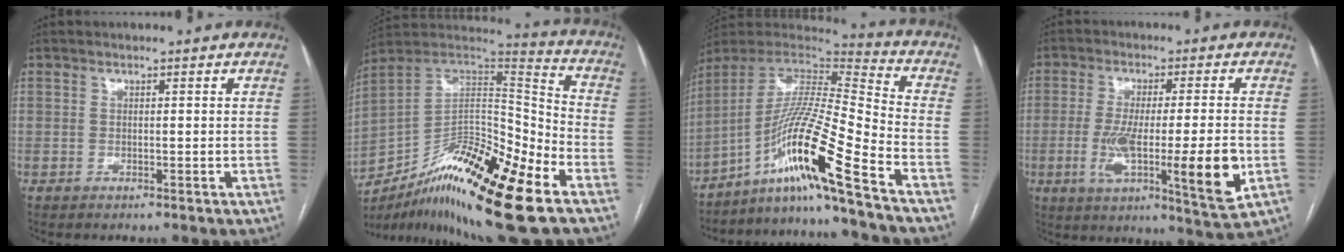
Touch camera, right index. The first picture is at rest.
{"total": 23.7, "force": [-14.0, 3.9, 18.7], "torque": [-0.306, -0.004, -0.240]}
{"total": 17.7, "force": [-11.0, -2.0, 13.8], "torque": [-0.266, -0.004, -0.201]}
{"total": 15.4, "force": [-3.2, 1.4, 15.0], "torque": [-0.239, -0.024, -0.046]}